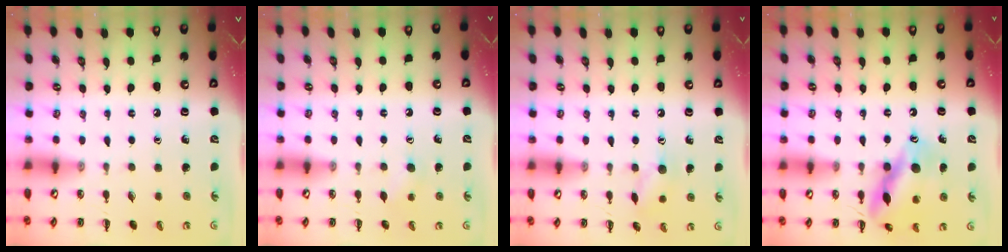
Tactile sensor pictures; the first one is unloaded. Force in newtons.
{"total": 3.0, "press": 2.9, "slide": 0.8}
{"total": 7.0, "press": 7.0, "slide": 0.7}
{"total": 14.6, "press": 14.5, "slide": 1.5}